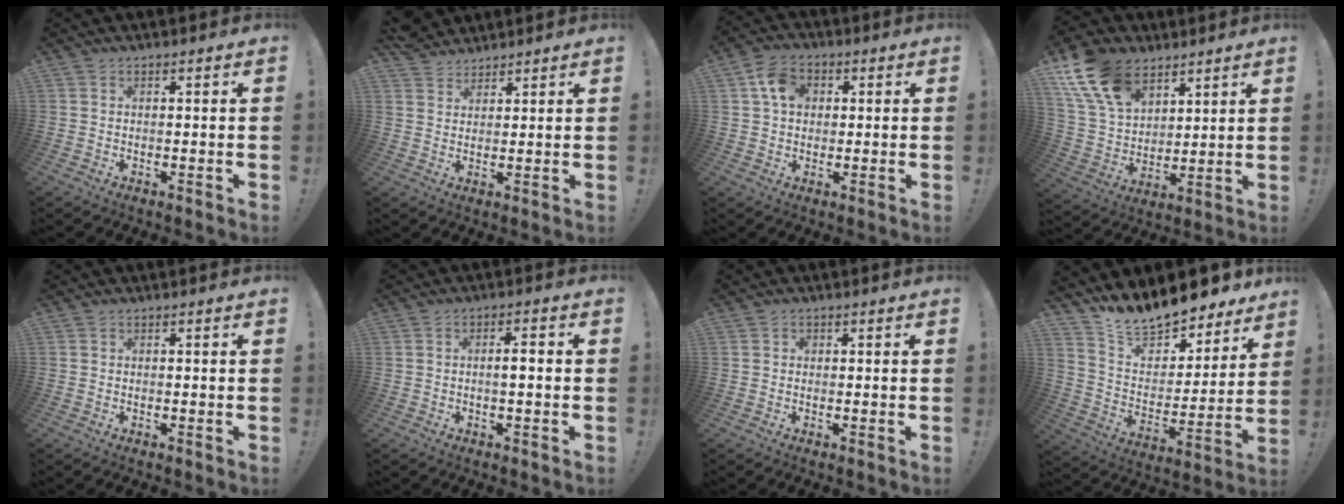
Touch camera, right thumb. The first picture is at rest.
{"total": 6.1, "force": [5.1, 3.2, 0.7], "torque": [-0.007, -0.030, 0.099]}
{"total": 8.7, "force": [2.6, 6.7, 4.9], "torque": [-0.074, 0.007, 0.050]}
{"total": 16.9, "force": [10.1, 10.5, 8.6], "torque": [-0.175, -0.047, 0.194]}
{"total": 0.0}
{"total": 3.4, "force": [-0.6, 0.6, 3.3], "torque": [-0.056, 0.004, -0.016]}
{"total": 0.7, "force": [0.0, 0.7, 0.2], "torque": [0.002, 0.000, -0.002]}
{"total": 14.1, "force": [13.3, 3.5, 3.1], "torque": [-0.068, -0.118, 0.238]}